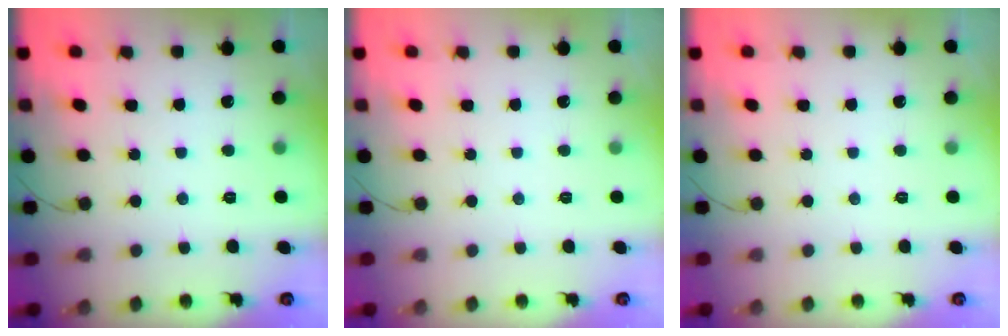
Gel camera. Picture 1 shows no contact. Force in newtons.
{"total": 0.0}
{"total": 0.0}